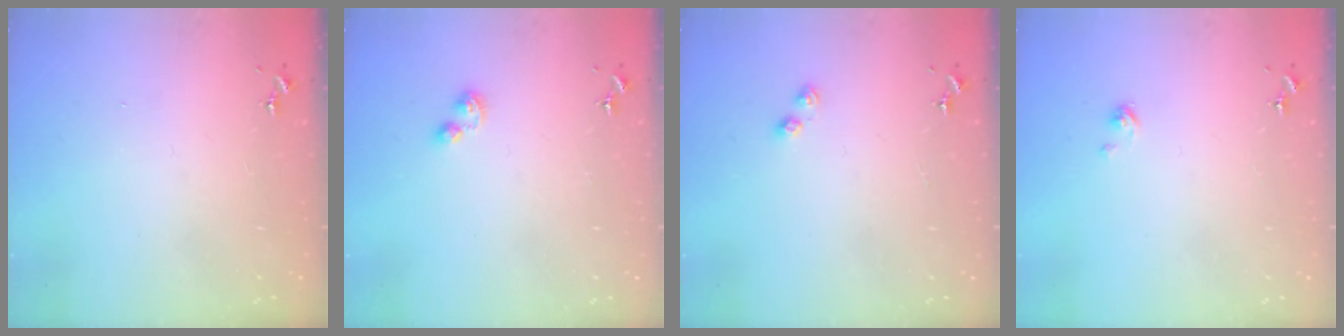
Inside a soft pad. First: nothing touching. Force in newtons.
{"total": 3.6, "press": 3.6, "slide": 0.5}
{"total": 3.0, "press": 2.9, "slide": 0.4}
{"total": 2.4, "press": 2.4, "slide": 0.3}